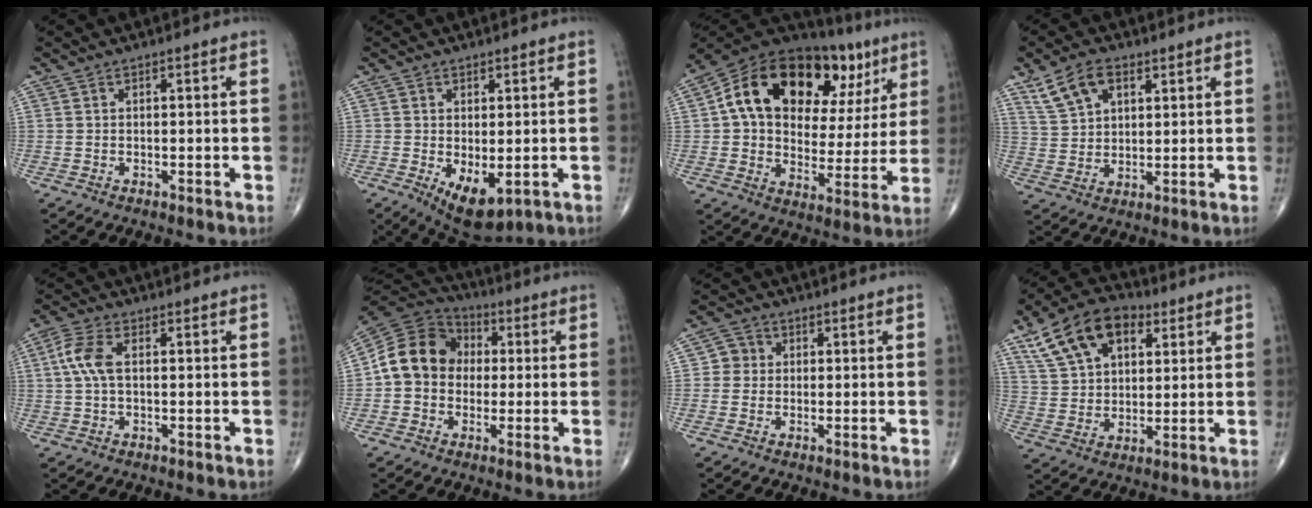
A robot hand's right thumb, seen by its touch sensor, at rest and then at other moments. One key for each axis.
{"total": 7.8, "fx": -2.0, "fy": 3.8, "fz": 6.5, "tx": -0.095, "ty": -0.014, "tz": -0.014}
{"total": 26.9, "fx": 9.8, "fy": 16.3, "fz": 19.0, "tx": -0.257, "ty": 0.030, "tz": 0.156}
{"total": 8.5, "fx": 4.9, "fy": 5.0, "fz": 4.9, "tx": -0.080, "ty": -0.009, "tz": 0.098}
{"total": 5.7, "fx": 0.7, "fy": 2.8, "fz": 4.9, "tx": -0.129, "ty": 0.017, "tz": 0.012}
{"total": 13.0, "fx": 0.4, "fy": 11.1, "fz": 6.8, "tx": -0.105, "ty": 0.033, "tz": -0.006}
{"total": 3.2, "fx": 0.1, "fy": 3.1, "fz": 0.8, "tx": 0.007, "ty": 0.007, "tz": -0.007}
{"total": 15.7, "fx": 7.7, "fy": 9.5, "fz": 10.0, "tx": -0.153, "ty": -0.003, "tz": 0.136}